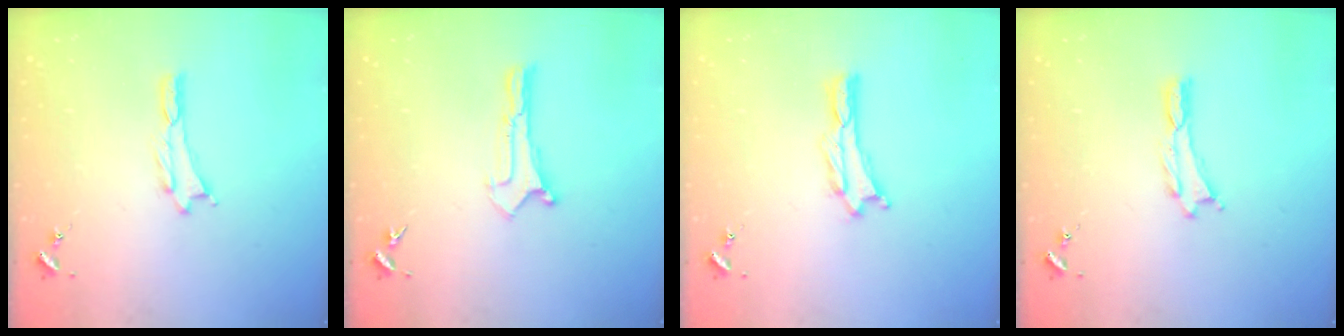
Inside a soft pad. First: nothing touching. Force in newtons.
{"total": 0.5, "press": 0.5, "slide": 0.1}
{"total": 0.6, "press": 0.6, "slide": 0.2}
{"total": 0.0}